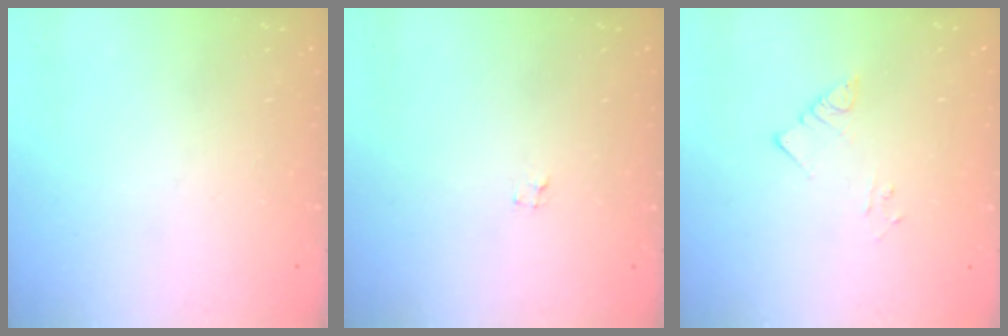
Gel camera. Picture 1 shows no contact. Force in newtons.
{"total": 1.2, "press": 1.2, "slide": 0.1}
{"total": 2.2, "press": 2.2, "slide": 0.2}